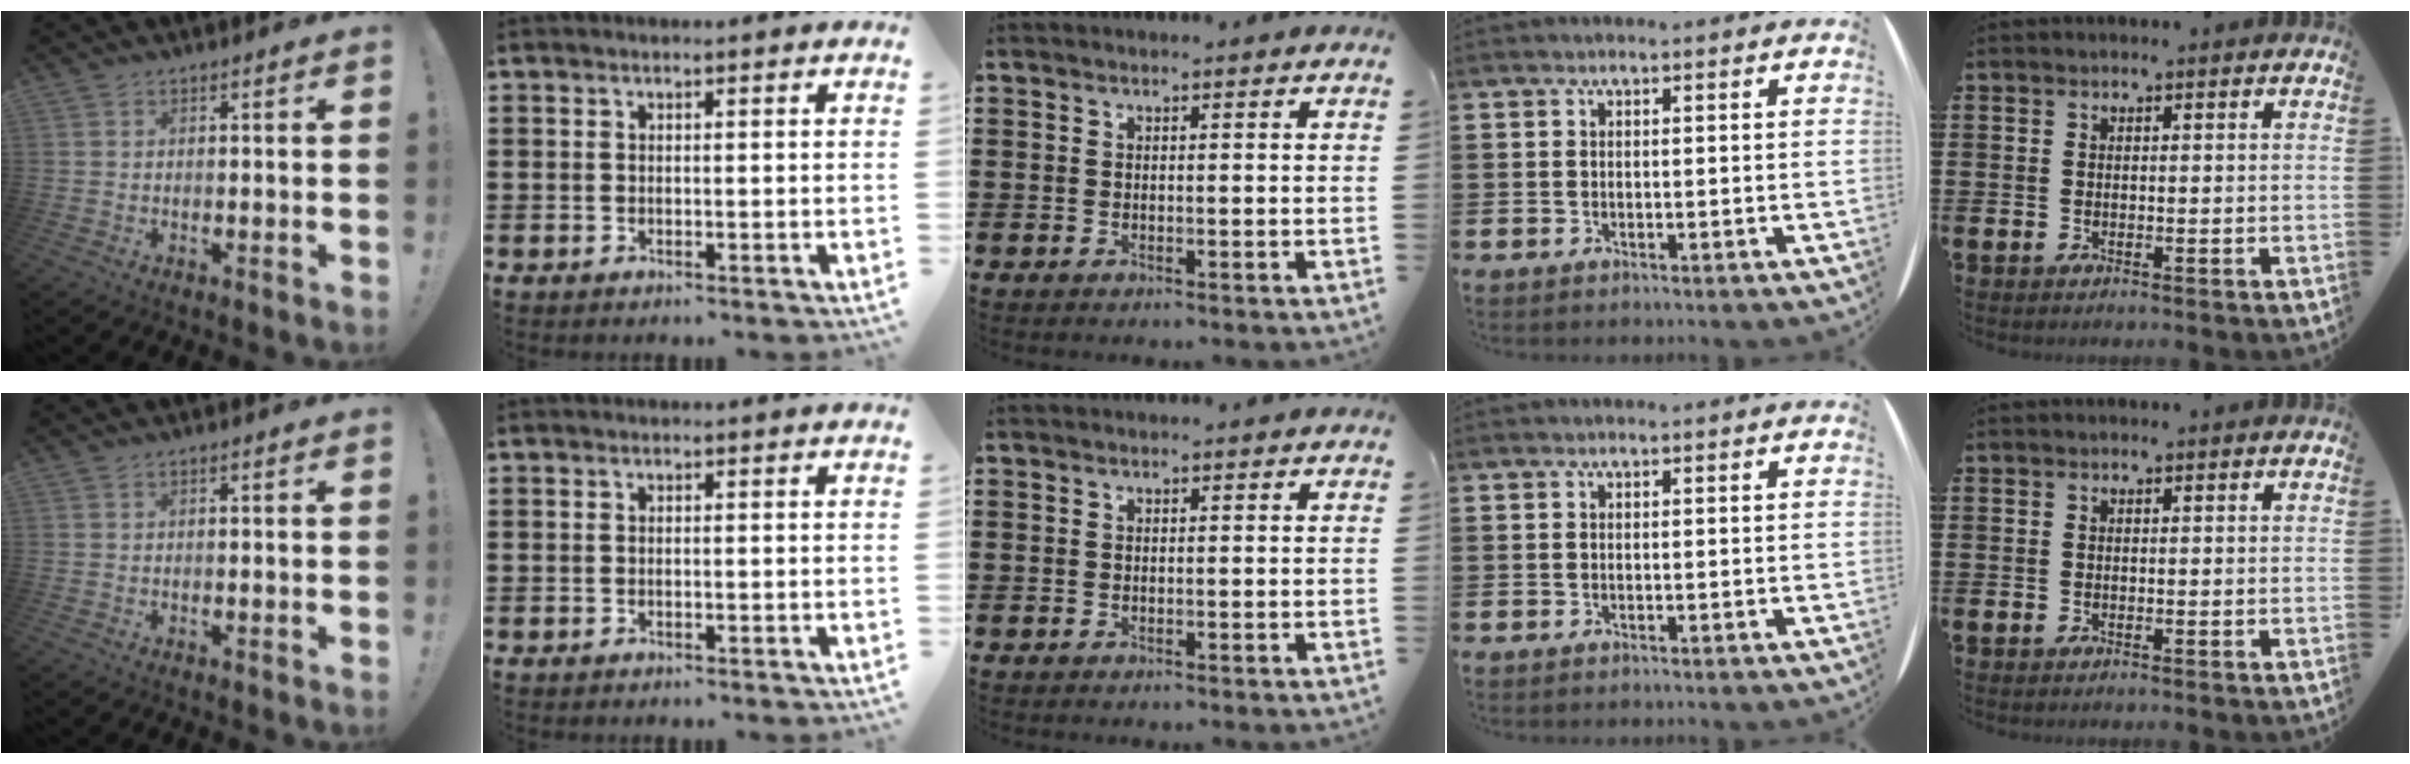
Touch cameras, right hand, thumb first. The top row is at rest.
{}